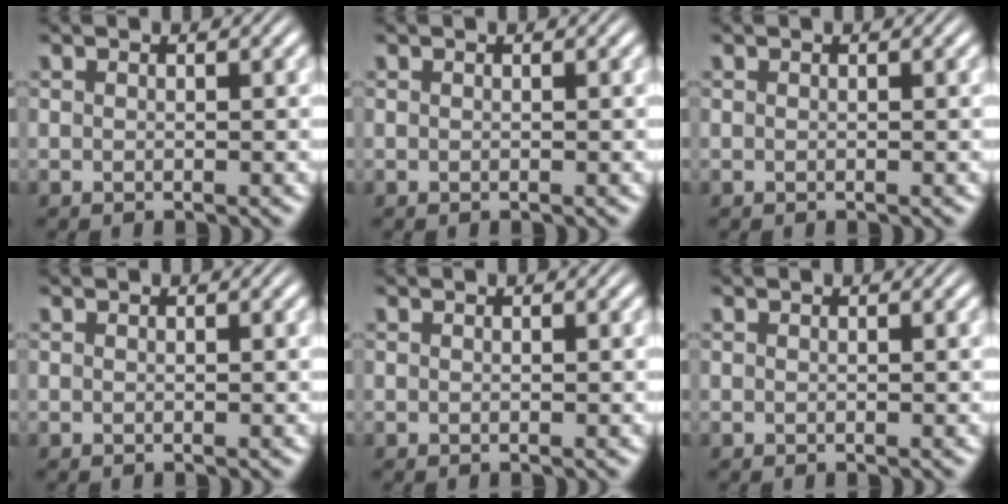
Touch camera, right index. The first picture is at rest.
{"total": 0.0}
{"total": 0.0}
{"total": 0.0}
{"total": 0.0}
{"total": 0.0}